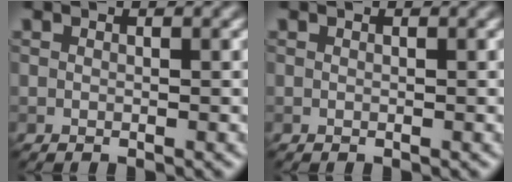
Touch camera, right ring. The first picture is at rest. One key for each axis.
{"total": 0.0}